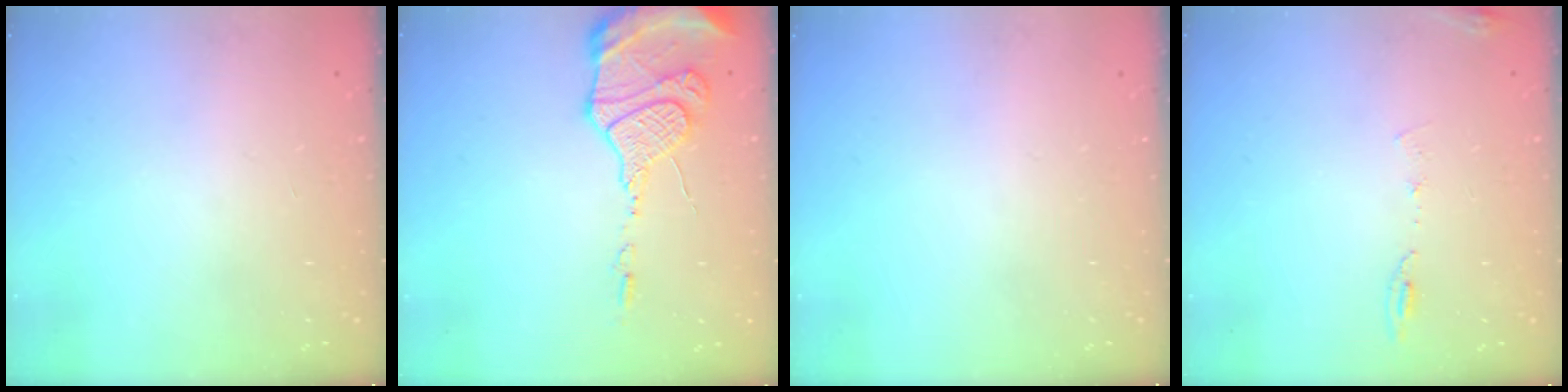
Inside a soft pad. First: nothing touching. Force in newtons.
{"total": 15.6, "press": 15.1, "slide": 3.7}
{"total": 0.0}
{"total": 6.4, "press": 6.2, "slide": 1.6}